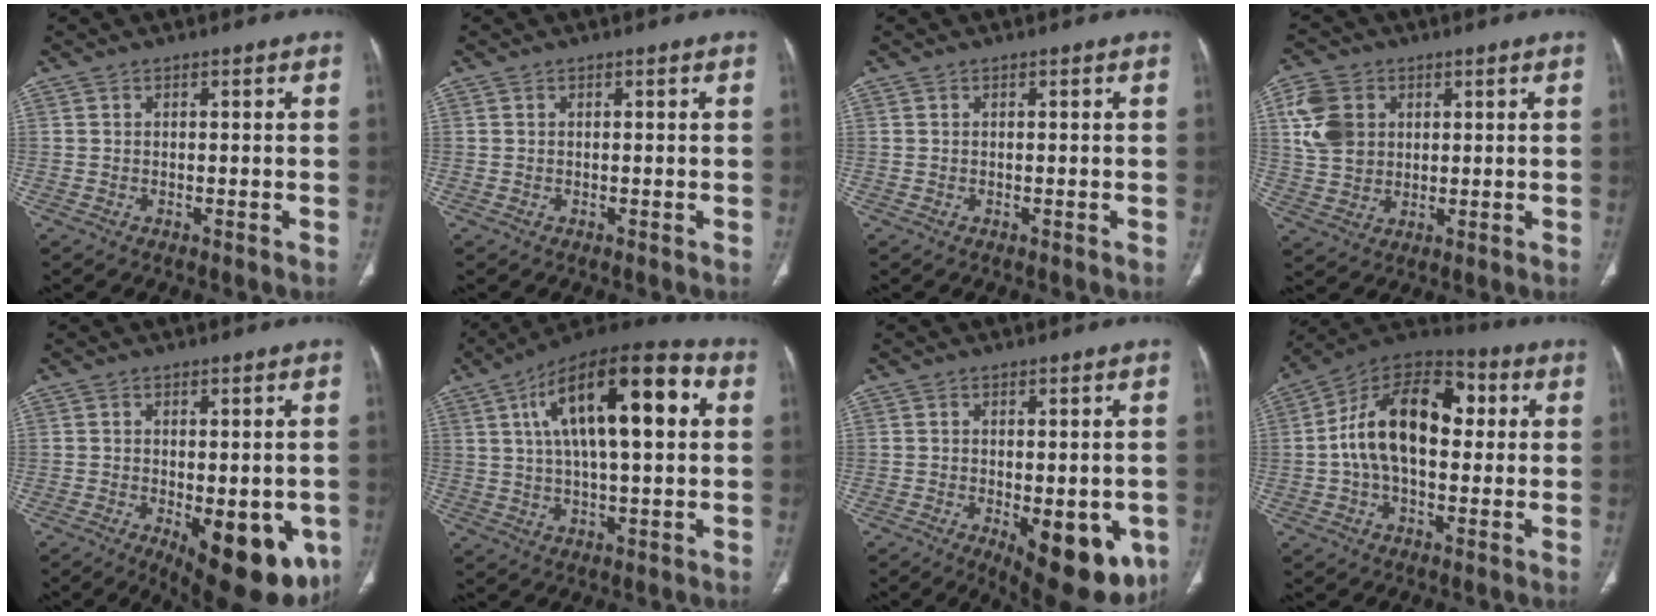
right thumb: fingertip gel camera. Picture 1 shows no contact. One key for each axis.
{"total": 0.0}
{"total": 0.0}
{"total": 9.6, "fx": 2.7, "fy": 7.6, "fz": 5.2, "tx": -0.093, "ty": -0.002, "tz": 0.056}
{"total": 16.6, "fx": -5.6, "fy": 7.3, "fz": 13.9, "tx": -0.134, "ty": -0.010, "tz": -0.056}
{"total": 21.6, "fx": 5.6, "fy": 8.0, "fz": 19.2, "tx": -0.304, "ty": 0.017, "tz": 0.080}
{"total": 14.8, "fx": -4.9, "fy": 6.6, "fz": 12.3, "tx": -0.126, "ty": -0.010, "tz": -0.048}
{"total": 18.5, "fx": 1.9, "fy": 11.1, "fz": 14.7, "tx": -0.230, "ty": 0.038, "tz": 0.024}